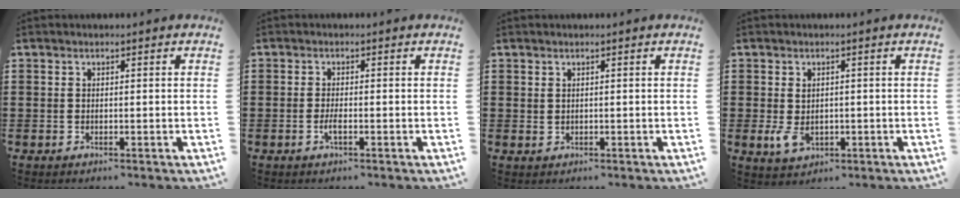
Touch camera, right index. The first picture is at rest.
{"total": 2.0, "force": [-0.8, 0.4, 1.8], "torque": [-0.039, -0.003, -0.015]}
{"total": 0.7, "force": [0.1, 0.5, 0.4], "torque": [-0.010, 0.003, 0.002]}
{"total": 3.2, "force": [-0.4, 2.0, 2.4], "torque": [-0.062, -0.005, -0.010]}